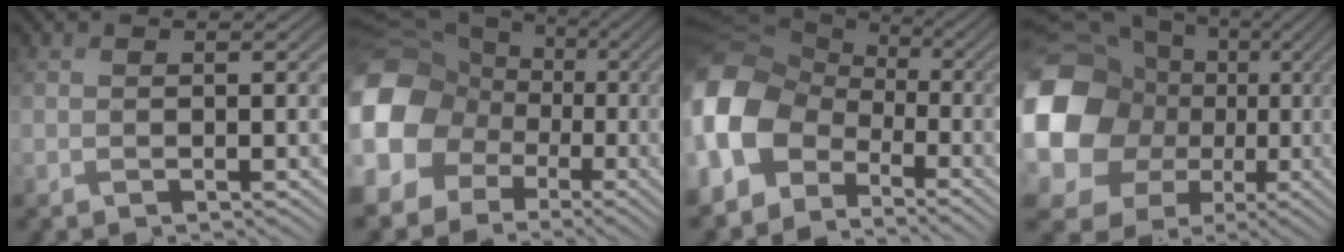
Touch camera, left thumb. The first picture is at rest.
{"total": 17.1, "force": [-2.0, 14.9, 8.2], "torque": [-0.254, -0.024, -0.059]}
{"total": 14.2, "force": [-3.7, 10.9, 8.4], "torque": [-0.239, -0.028, -0.079]}
{"total": 23.3, "force": [0.9, 20.6, 10.9], "torque": [-0.313, -0.009, 0.012]}